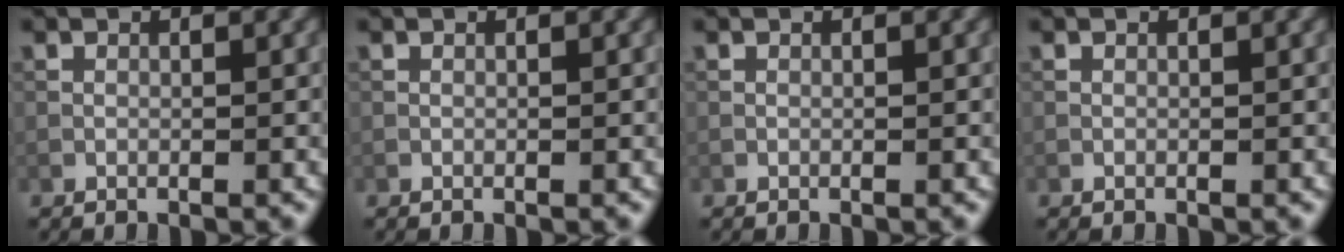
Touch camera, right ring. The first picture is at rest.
{"total": 0.0}
{"total": 0.0}
{"total": 0.0}